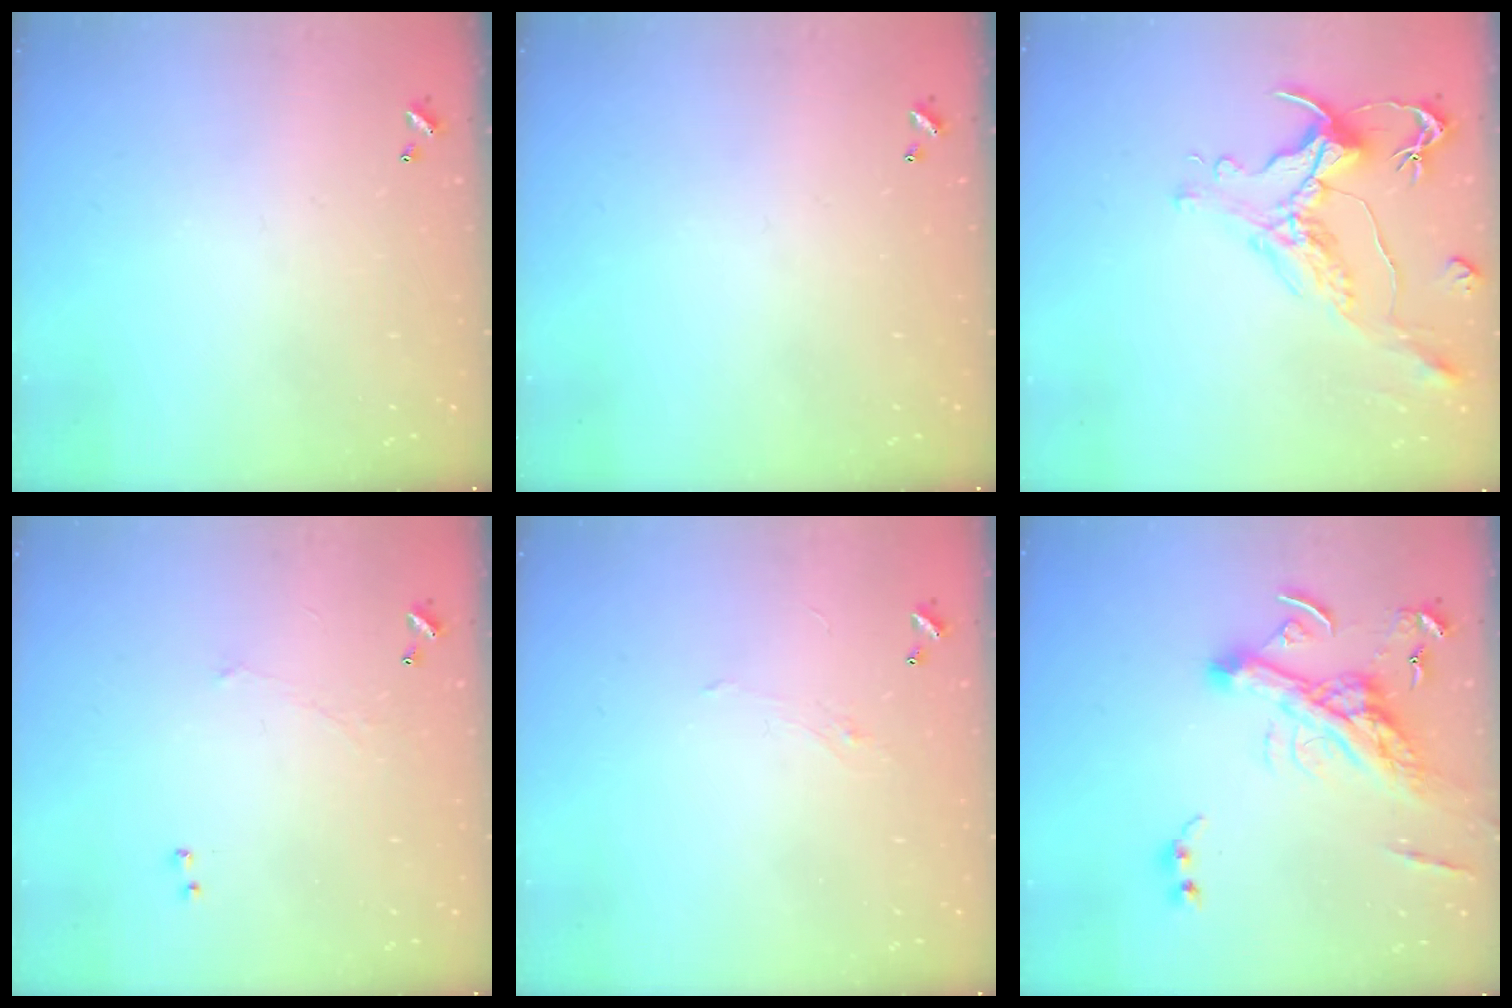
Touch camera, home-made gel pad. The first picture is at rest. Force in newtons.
{"total": 0.0}
{"total": 1.5, "press": 0.9, "slide": 1.2}
{"total": 0.9, "press": 0.7, "slide": 0.7}
{"total": 0.8, "press": 0.5, "slide": 0.6}
{"total": 9.5, "press": 9.5, "slide": 1.1}